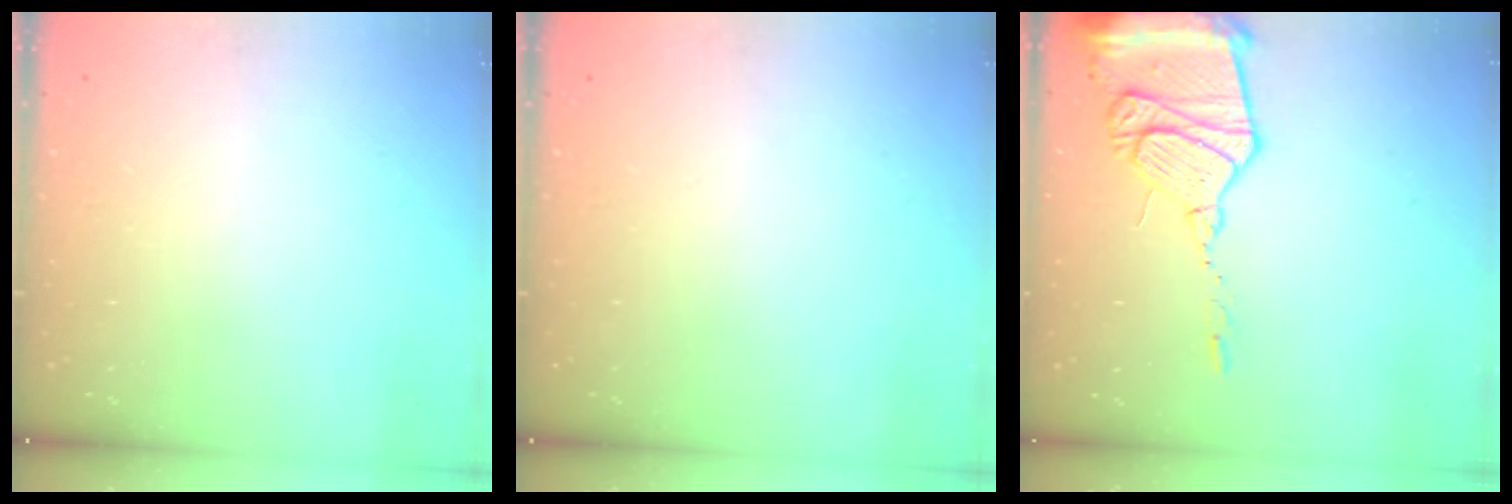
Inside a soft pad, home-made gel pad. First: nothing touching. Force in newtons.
{"total": 0.0}
{"total": 17.8, "press": 17.7, "slide": 1.5}